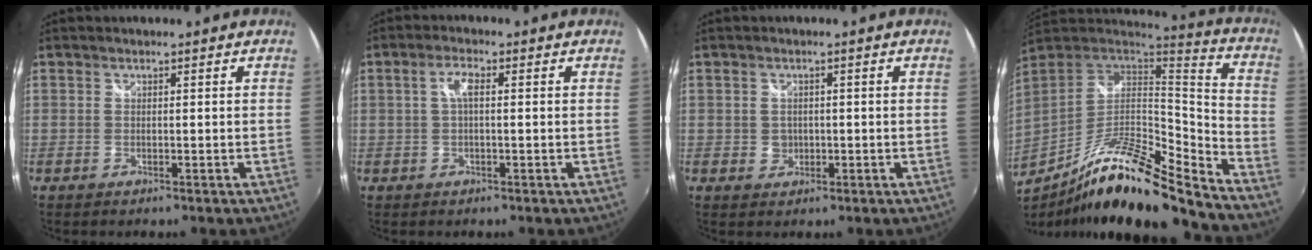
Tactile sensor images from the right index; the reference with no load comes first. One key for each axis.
{"total": 3.0, "fx": 0.3, "fy": 0.9, "fz": 2.8, "tx": -0.056, "ty": 0.007, "tz": 0.006}
{"total": 2.4, "fx": -0.2, "fy": 2.3, "fz": 0.8, "tx": -0.012, "ty": 0.001, "tz": -0.002}
{"total": 20.7, "fx": -15.1, "fy": 2.5, "fz": 13.8, "tx": -0.240, "ty": -0.021, "tz": -0.269}